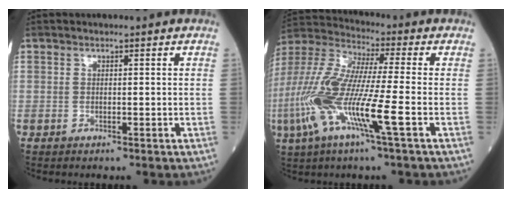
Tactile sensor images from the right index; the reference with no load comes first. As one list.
[{"total": 16.2, "force": [-4.8, 0.9, 15.4], "torque": [-0.341, -0.016, -0.103]}]